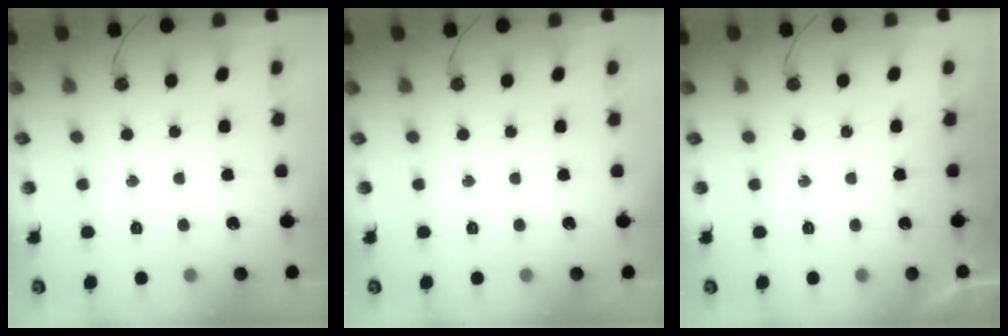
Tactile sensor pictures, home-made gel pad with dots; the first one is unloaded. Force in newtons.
{"total": 0.0}
{"total": 0.0}